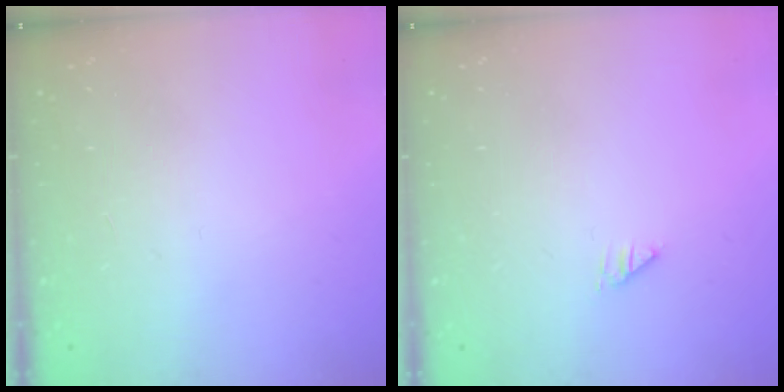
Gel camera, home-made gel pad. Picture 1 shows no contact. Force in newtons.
{"total": 0.0}